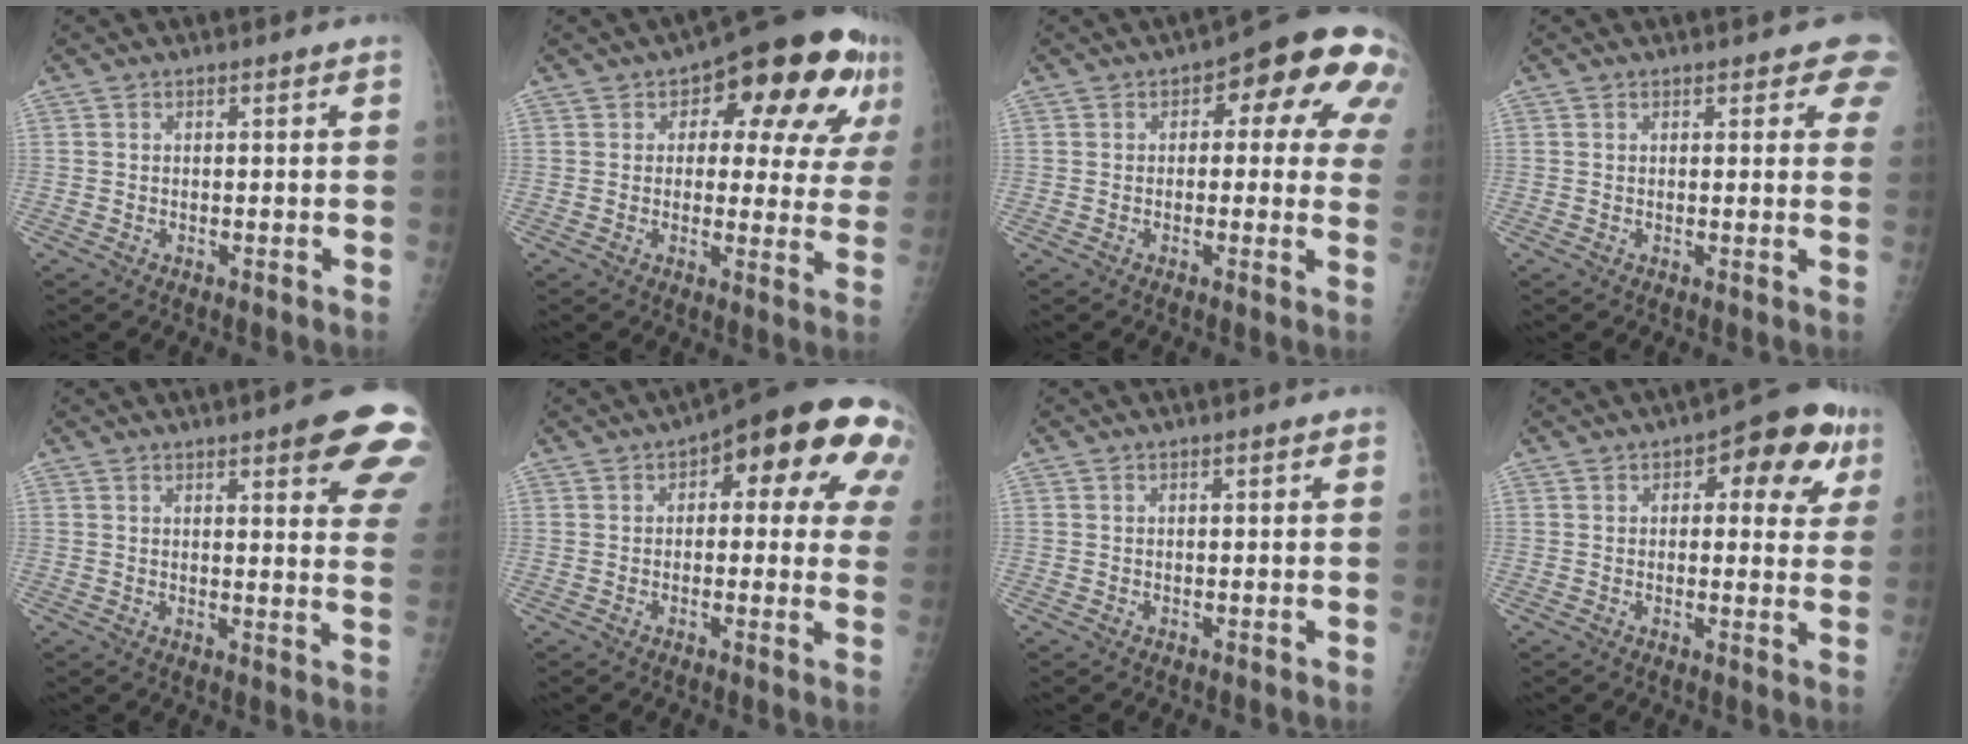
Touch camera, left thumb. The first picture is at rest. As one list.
[{"total": 17.7, "force": [7.2, 8.6, 13.6], "torque": [-0.127, 0.002, 0.087]}, {"total": 13.7, "force": [3.7, 6.6, 11.5], "torque": [-0.083, 0.019, 0.031]}, {"total": 4.5, "force": [3.4, 2.0, 2.2], "torque": [0.011, -0.009, 0.028]}, {"total": 14.1, "force": [8.0, 3.3, 11.1], "torque": [-0.109, -0.034, 0.087]}, {"total": 19.7, "force": [7.0, 8.2, 16.4], "torque": [-0.167, 0.015, 0.077]}, {"total": 0.6, "force": [0.2, 0.2, 0.5], "torque": [-0.007, 0.001, 0.003]}, {"total": 11.7, "force": [5.0, 5.8, 8.9], "torque": [-0.061, 0.004, 0.052]}]